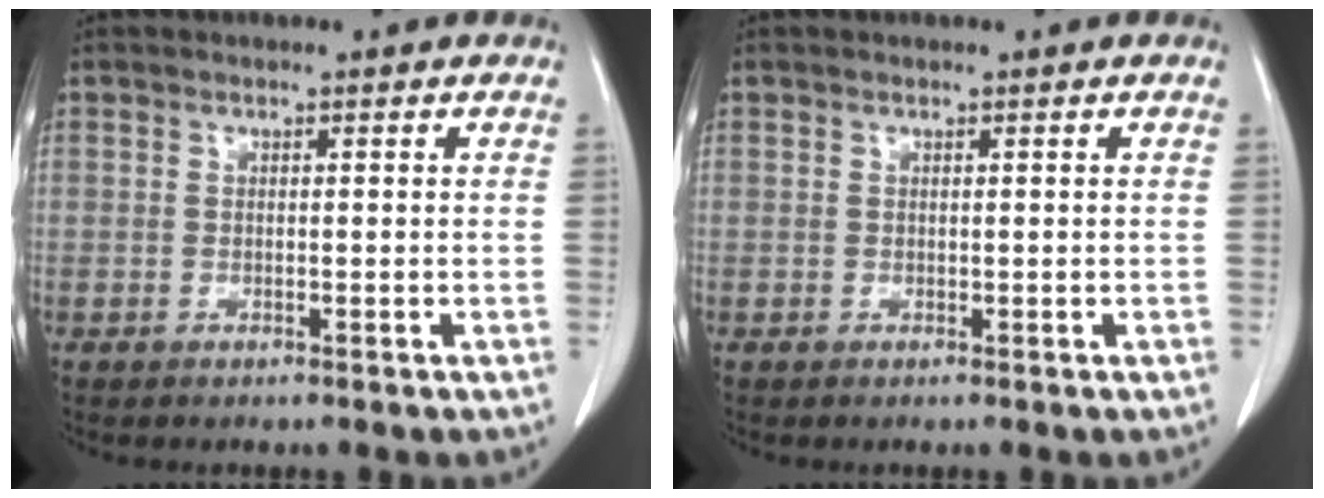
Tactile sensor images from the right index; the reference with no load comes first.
{"total": 0.0}